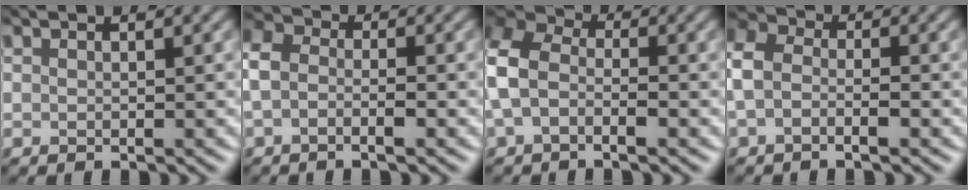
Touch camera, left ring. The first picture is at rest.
{"total": 3.2, "force": [-1.7, 1.9, 1.9], "torque": [-0.045, -0.001, -0.035]}
{"total": 6.8, "force": [-1.7, 4.7, 4.6], "torque": [-0.138, 0.002, -0.037]}
{"total": 3.9, "force": [-1.7, 2.5, 2.5], "torque": [-0.061, -0.001, -0.035]}